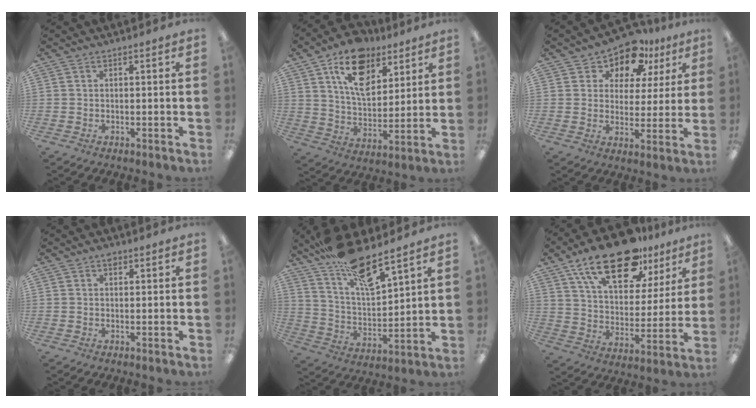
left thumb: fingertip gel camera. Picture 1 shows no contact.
{"total": 15.5, "force": [9.0, 9.1, 8.7], "torque": [-0.138, -0.031, 0.162]}
{"total": 10.1, "force": [7.7, 5.6, 3.1], "torque": [-0.060, -0.057, 0.140]}
{"total": 1.5, "force": [0.8, 0.8, 0.9], "torque": [-0.012, 0.001, 0.011]}
{"total": 16.1, "force": [13.0, 3.7, 8.8], "torque": [-0.166, -0.084, 0.225]}
{"total": 20.6, "force": [13.9, 9.5, 11.9], "torque": [-0.197, -0.070, 0.240]}